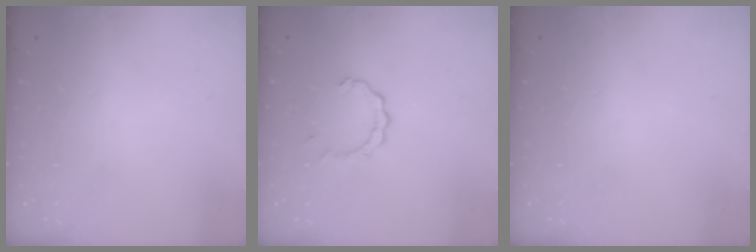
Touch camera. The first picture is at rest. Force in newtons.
{"total": 3.6, "press": 3.6, "slide": 0.4}
{"total": 0.0}